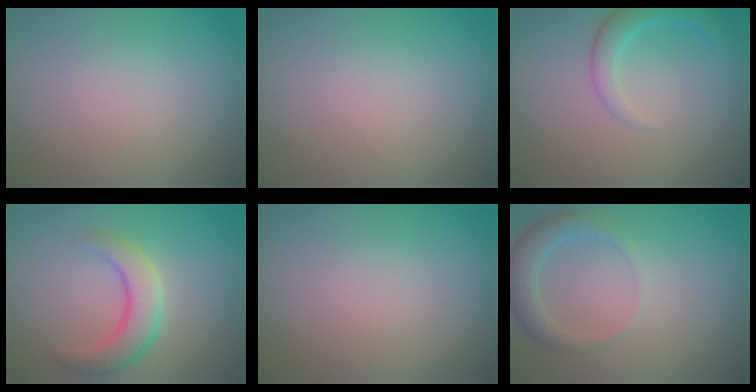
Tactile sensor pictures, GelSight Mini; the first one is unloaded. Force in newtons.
{"total": 0.0}
{"total": 2.7, "press": 2.7, "slide": 0.1}
{"total": 4.4, "press": 4.4, "slide": 0.3}
{"total": 0.0}
{"total": 2.9, "press": 2.9, "slide": 0.1}